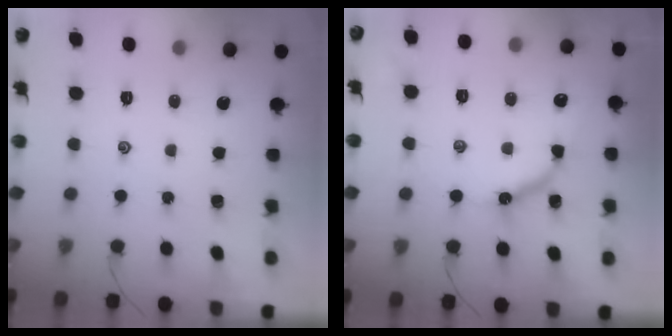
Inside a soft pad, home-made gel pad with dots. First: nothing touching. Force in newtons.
{"total": 10.1, "press": 10.0, "slide": 1.3}